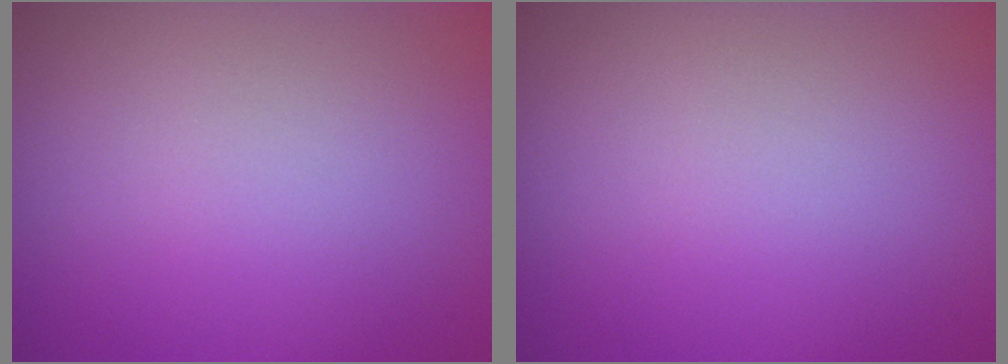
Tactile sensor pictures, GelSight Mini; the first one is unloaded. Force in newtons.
{"total": 0.0}